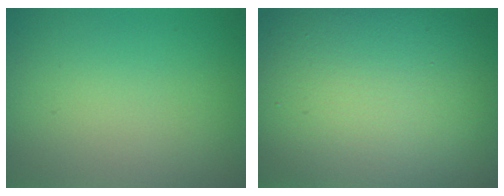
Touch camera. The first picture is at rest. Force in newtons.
{"total": 16.6, "press": 16.6, "slide": 0.9}